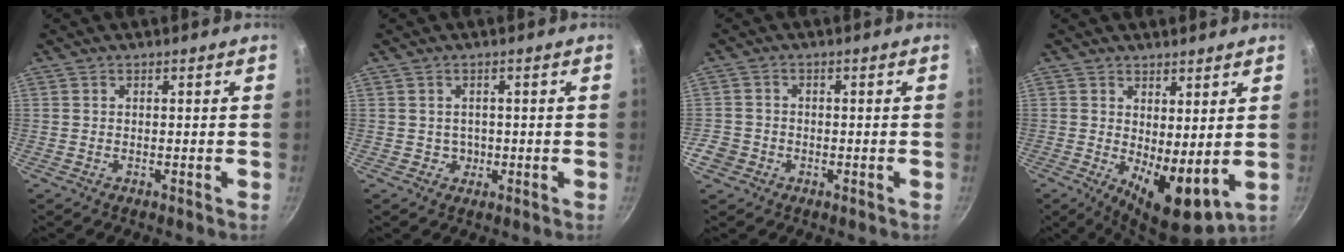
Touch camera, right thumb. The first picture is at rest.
{"total": 1.8, "force": [-0.1, 1.8, 0.4], "torque": [0.008, -0.001, 0.002]}
{"total": 4.5, "force": [-1.8, 3.8, 1.4], "torque": [-0.021, 0.021, -0.032]}
{"total": 9.1, "force": [0.9, 3.8, 8.3], "torque": [-0.109, -0.027, 0.023]}